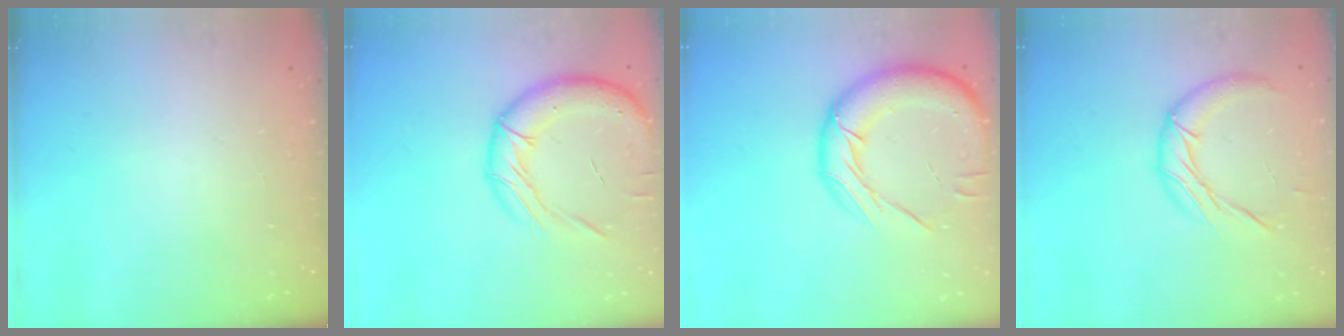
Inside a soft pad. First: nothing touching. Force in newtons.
{"total": 18.1, "press": 17.9, "slide": 2.6}
{"total": 18.6, "press": 18.2, "slide": 3.5}
{"total": 12.0, "press": 11.9, "slide": 0.7}